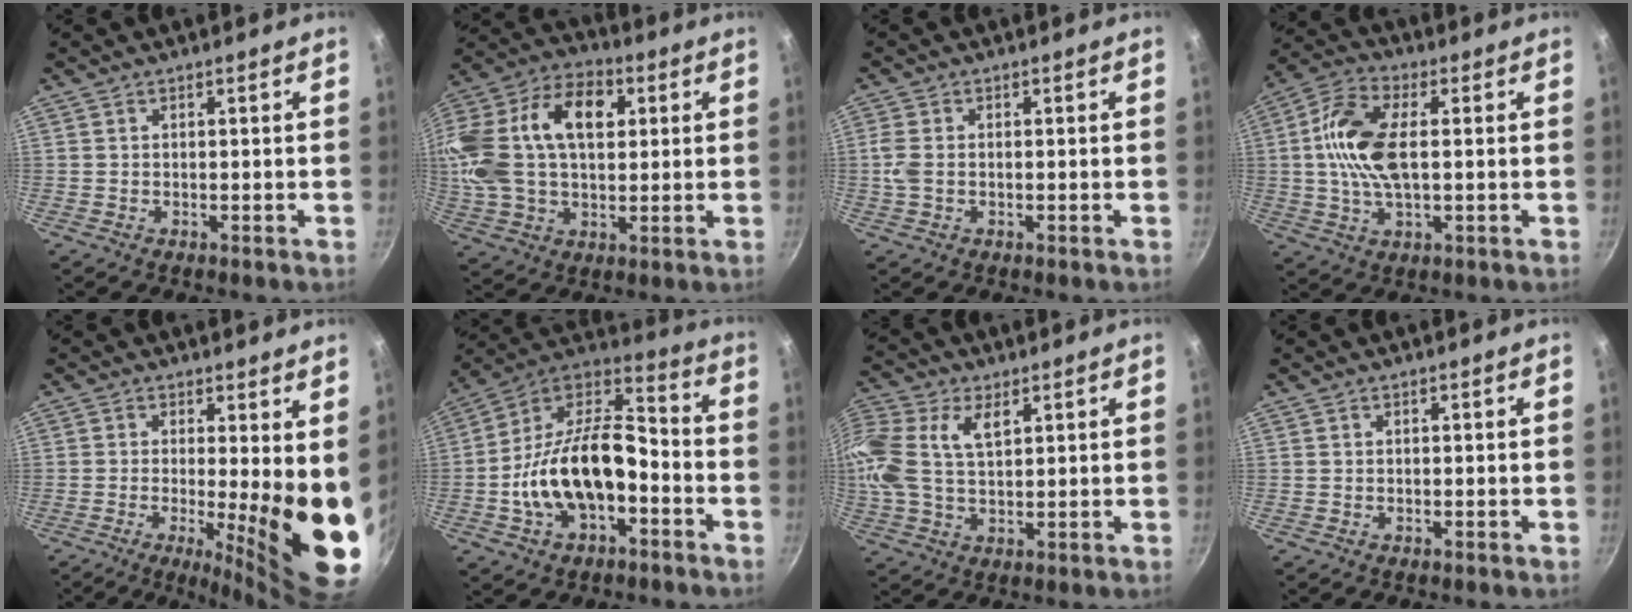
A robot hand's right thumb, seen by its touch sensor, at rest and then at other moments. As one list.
[{"total": 24.9, "force": [5.3, 15.9, 18.4], "torque": [-0.361, 0.031, 0.082]}, {"total": 2.9, "force": [-0.2, 1.9, 2.2], "torque": [-0.055, 0.003, -0.006]}, {"total": 12.8, "force": [1.1, 6.3, 11.1], "torque": [-0.217, 0.019, 0.009]}, {"total": 13.3, "force": [-0.7, 3.1, 13.0], "torque": [-0.164, -0.029, -0.006]}, {"total": 20.4, "force": [-5.2, 11.4, 16.1], "torque": [-0.274, 0.054, -0.104]}, {"total": 14.1, "force": [4.3, 8.3, 10.6], "torque": [-0.232, 0.015, 0.077]}, {"total": 0.0}]